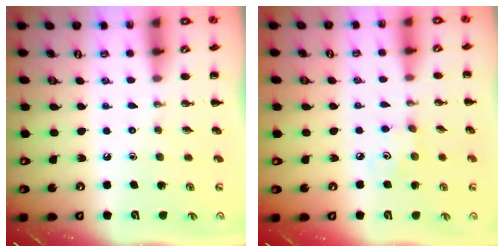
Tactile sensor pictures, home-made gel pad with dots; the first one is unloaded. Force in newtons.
{"total": 3.1, "press": 3.0, "slide": 0.8}